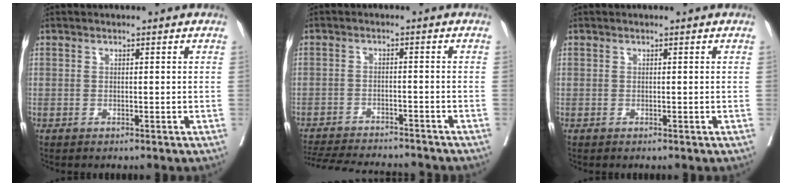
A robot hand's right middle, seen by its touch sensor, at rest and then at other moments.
{"total": 14.9, "force": [-13.8, 2.5, 5.1], "torque": [-0.109, -0.013, -0.194]}
{"total": 0.0}